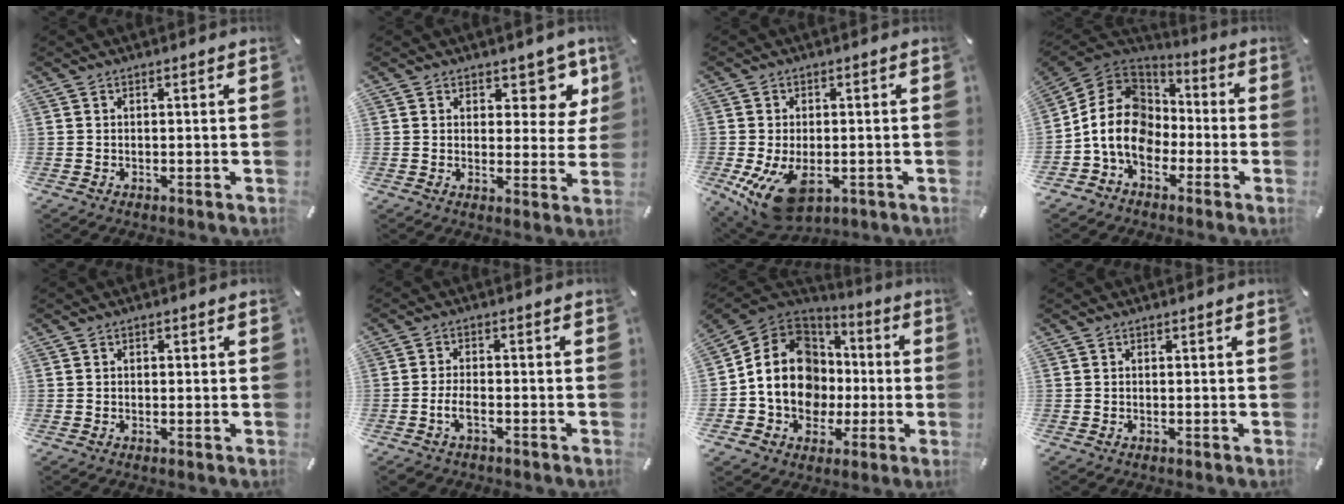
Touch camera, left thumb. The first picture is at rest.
{"total": 8.1, "force": [5.0, 5.1, 4.0], "torque": [-0.025, -0.038, 0.082]}
{"total": 10.3, "force": [-3.5, 6.2, 7.5], "torque": [-0.157, -0.002, -0.060]}
{"total": 14.7, "force": [-3.9, 12.0, 7.5], "torque": [-0.180, 0.034, -0.072]}
{"total": 0.7, "force": [0.0, 0.6, 0.4], "torque": [-0.009, 0.003, -0.001]}
{"total": 4.4, "force": [-1.9, 2.3, 3.2], "torque": [-0.066, 0.007, -0.036]}
{"total": 17.0, "force": [-1.4, 14.4, 9.0], "torque": [-0.188, 0.014, -0.018]}
{"total": 0.0}